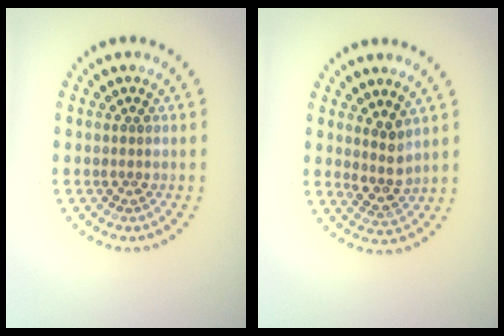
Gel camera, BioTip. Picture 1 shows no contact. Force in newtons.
{"total": 2.4, "press": 1.9, "slide": 1.4}